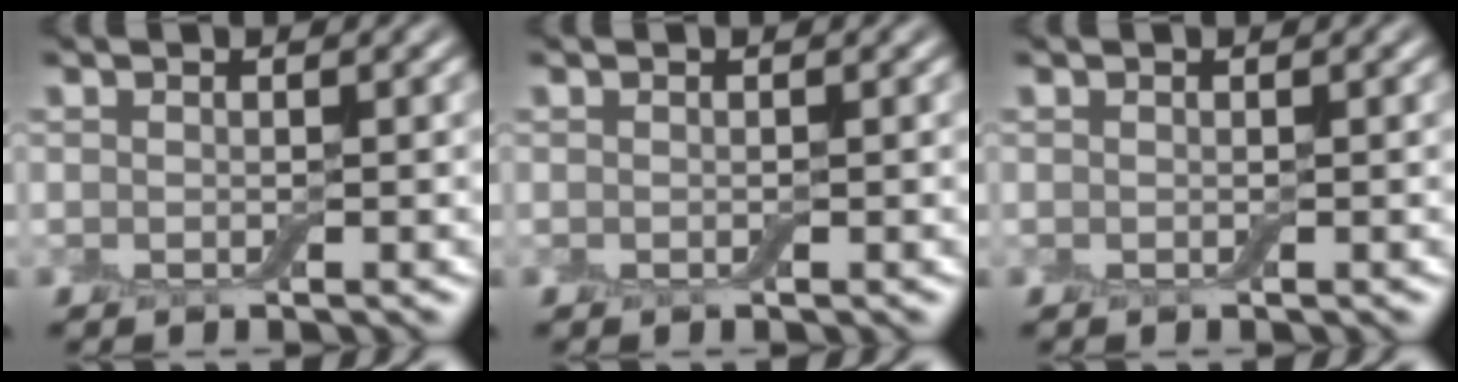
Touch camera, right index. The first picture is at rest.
{"total": 0.0}
{"total": 0.0}